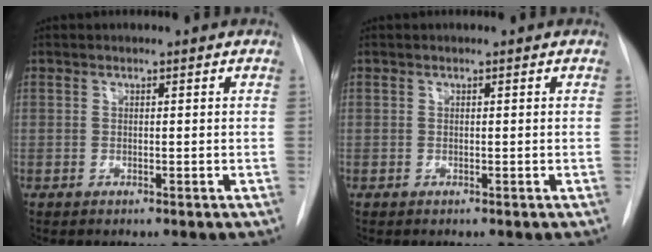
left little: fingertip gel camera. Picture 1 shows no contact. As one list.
[{"total": 0.0}]